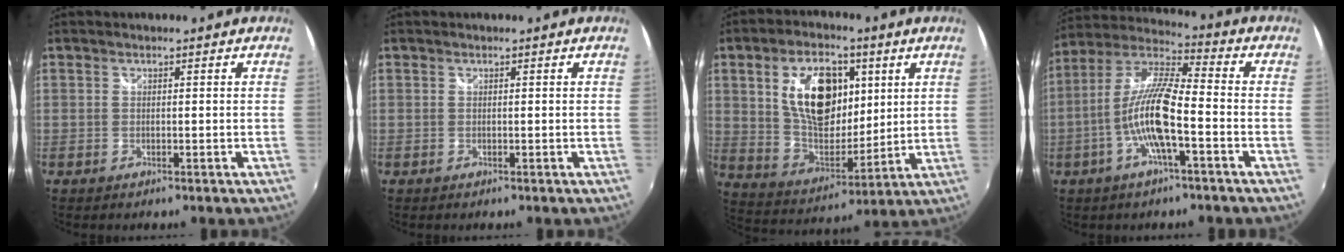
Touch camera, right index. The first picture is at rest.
{"total": 0.0}
{"total": 17.0, "force": [5.4, 9.6, 13.0], "torque": [-0.234, 0.007, 0.108]}
{"total": 12.6, "force": [-4.0, 2.1, 11.8], "torque": [-0.229, 0.002, -0.076]}